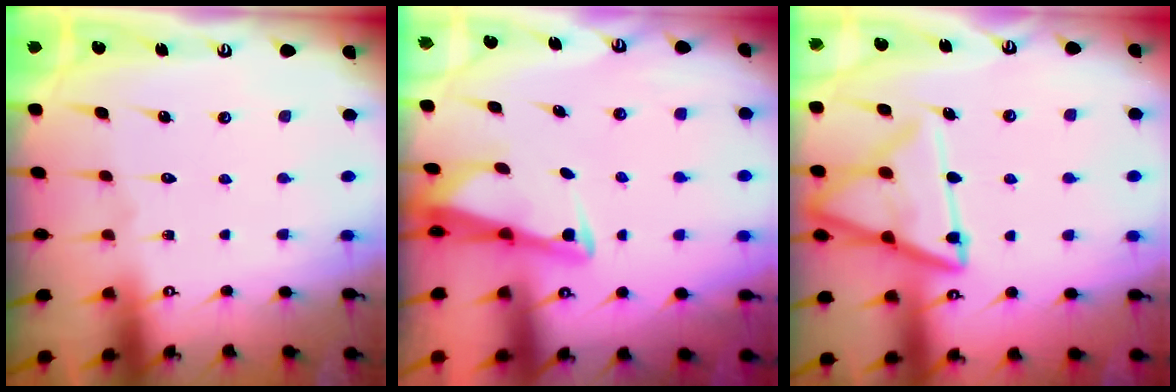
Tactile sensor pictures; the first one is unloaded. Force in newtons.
{"total": 2.7, "press": 2.7, "slide": 0.3}
{"total": 16.3, "press": 16.2, "slide": 1.7}